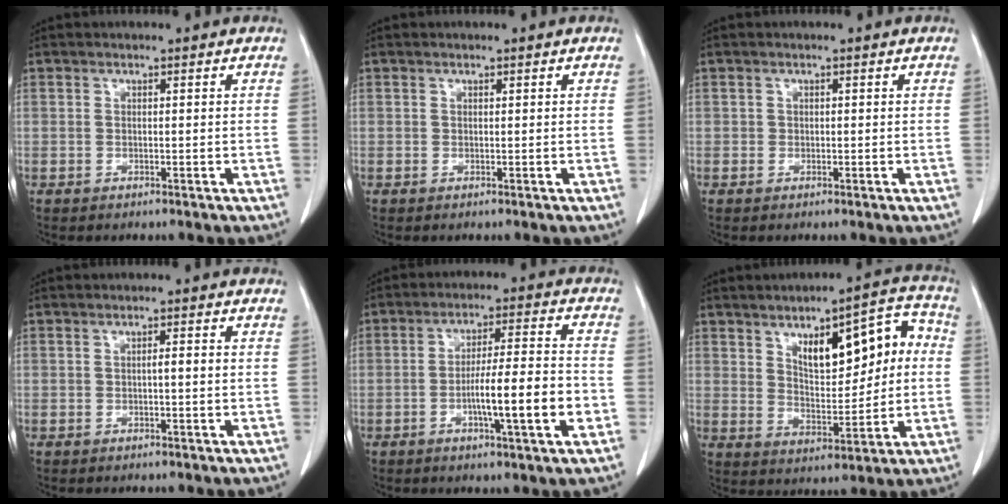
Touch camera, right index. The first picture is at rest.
{"total": 0.0}
{"total": 0.0}
{"total": 1.4, "force": [-0.1, -0.1, 1.4], "torque": [-0.025, 0.002, 0.000]}
{"total": 10.9, "force": [-3.2, 0.5, 10.5], "torque": [-0.174, 0.001, -0.053]}
{"total": 13.1, "force": [3.3, 5.0, 11.6], "torque": [-0.155, 0.033, 0.057]}